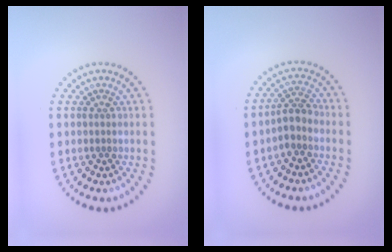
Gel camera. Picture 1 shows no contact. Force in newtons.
{"total": 2.3, "press": 1.9, "slide": 1.4}